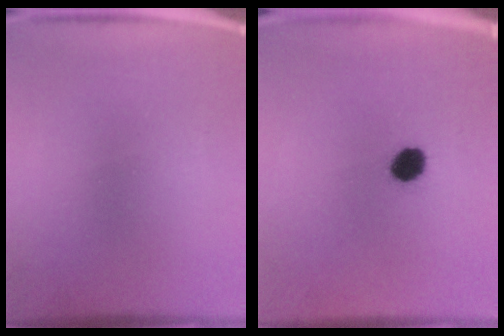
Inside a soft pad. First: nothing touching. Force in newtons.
{"total": 4.5}